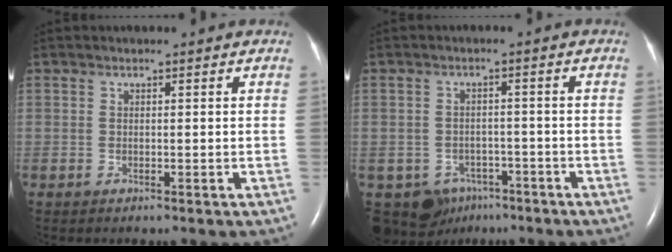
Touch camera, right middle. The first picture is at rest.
{"total": 7.0, "force": [-4.1, 5.5, 1.1], "torque": [-0.021, 0.009, -0.053]}